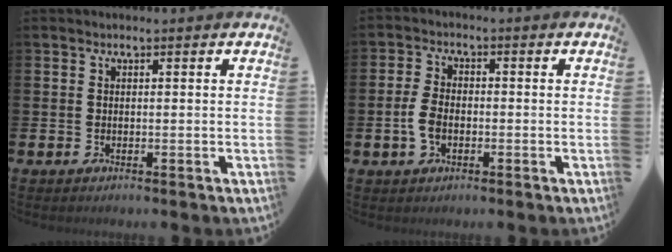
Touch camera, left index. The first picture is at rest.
{"total": 3.8, "force": [-0.7, 2.4, 2.9], "torque": [-0.053, 0.001, -0.016]}